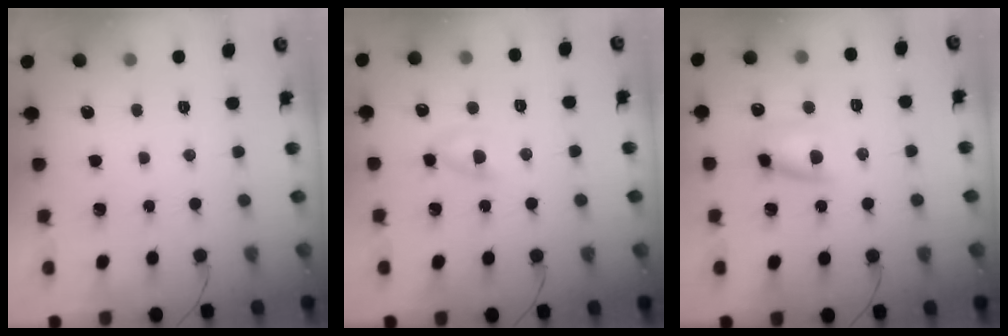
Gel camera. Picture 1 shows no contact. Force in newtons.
{"total": 4.3, "press": 4.1, "slide": 1.4}
{"total": 8.9, "press": 8.8, "slide": 1.0}